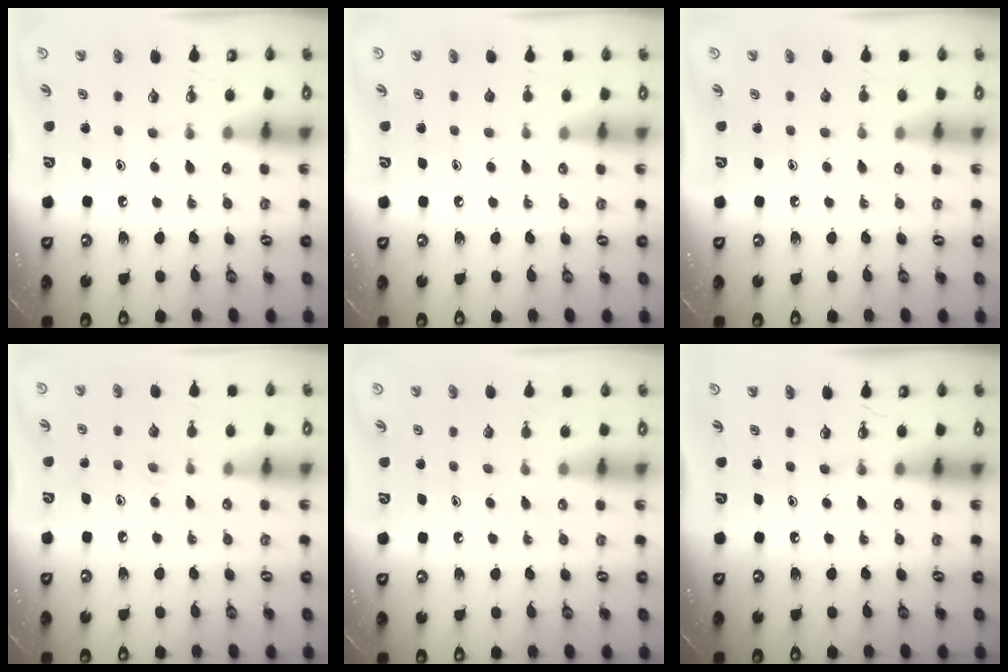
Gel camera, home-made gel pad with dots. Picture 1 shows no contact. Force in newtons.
{"total": 0.0}
{"total": 0.0}
{"total": 6.9, "press": 6.9, "slide": 0.3}
{"total": 2.9, "press": 2.9, "slide": 0.4}
{"total": 0.0}